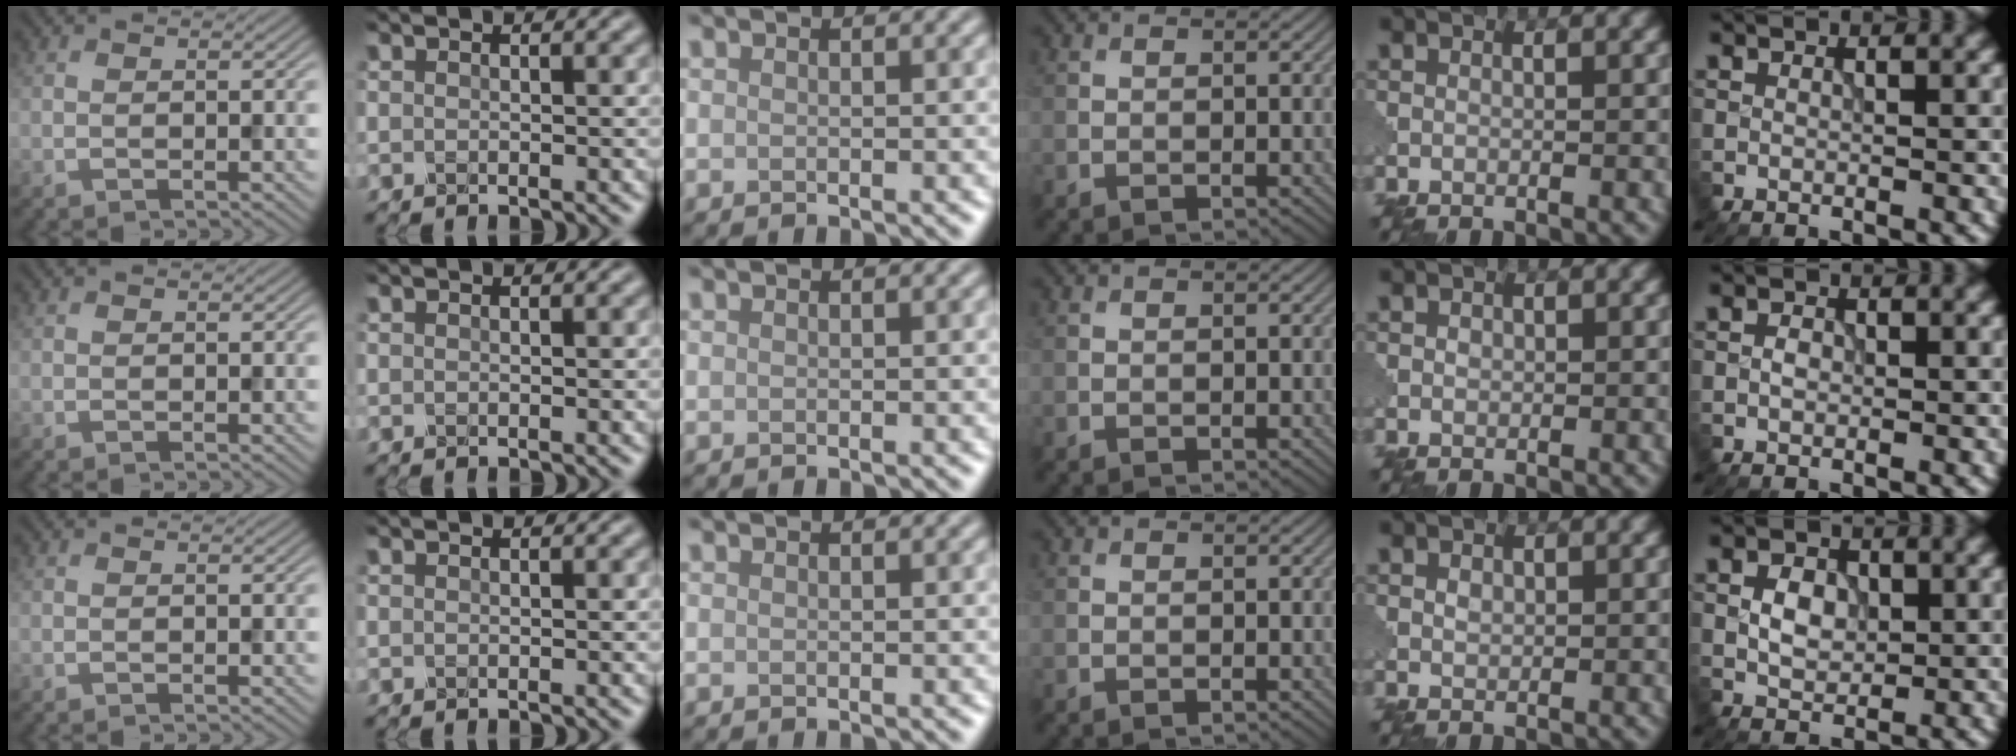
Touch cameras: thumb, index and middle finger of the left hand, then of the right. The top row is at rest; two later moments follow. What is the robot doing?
{"motion": "close", "object": "eyeshadow palette"}